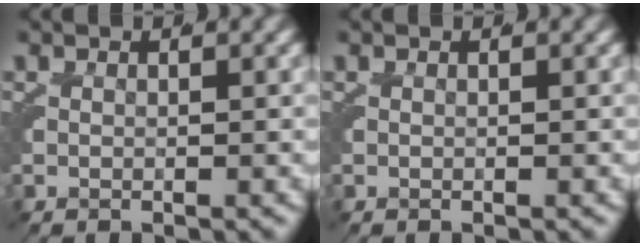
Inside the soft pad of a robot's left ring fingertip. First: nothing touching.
{"total": 0.0}